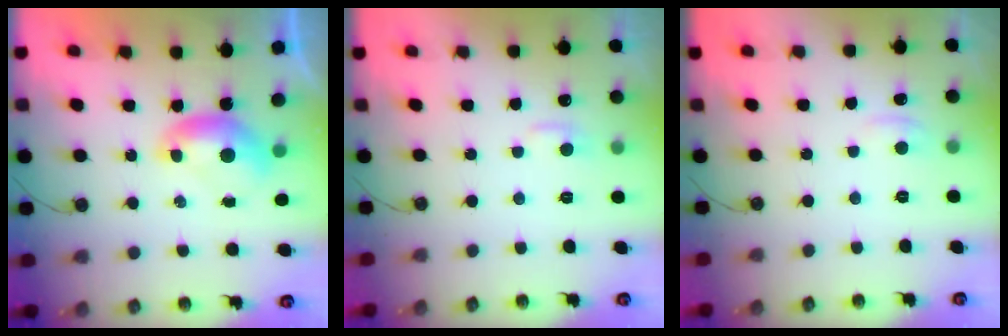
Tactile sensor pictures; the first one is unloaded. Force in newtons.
{"total": 1.8, "press": 1.7, "slide": 0.6}
{"total": 0.8, "press": 0.2, "slide": 0.8}